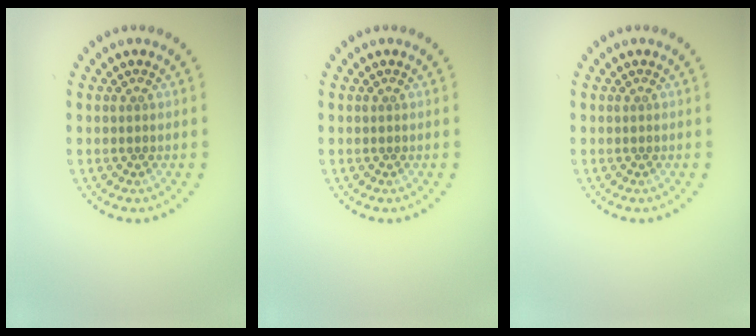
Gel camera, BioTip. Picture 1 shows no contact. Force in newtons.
{"total": 0.0}
{"total": 0.0}